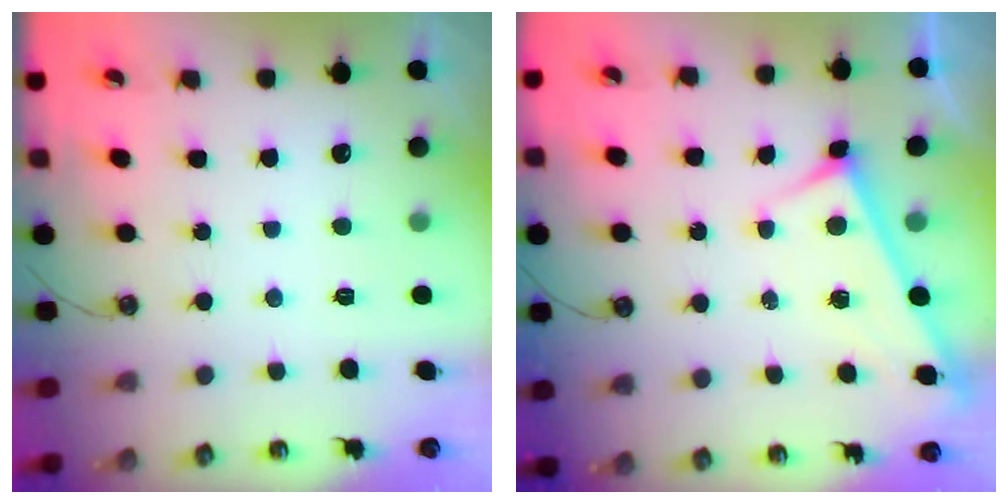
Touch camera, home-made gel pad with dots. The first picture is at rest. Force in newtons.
{"total": 3.0, "press": 2.9, "slide": 0.3}